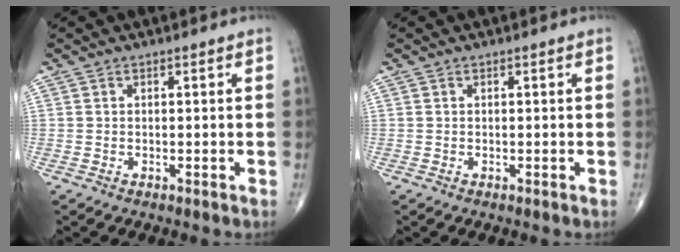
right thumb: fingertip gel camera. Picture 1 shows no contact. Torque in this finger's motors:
{"motor_torque": [0.08, 0.10, -0.01, -0.01, 0.01]}